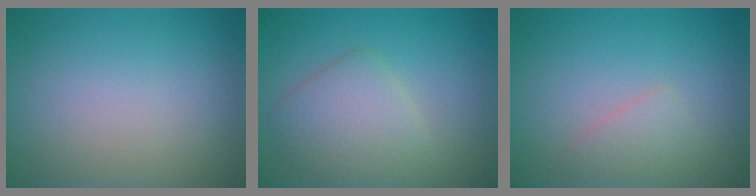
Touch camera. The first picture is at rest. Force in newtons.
{"total": 4.3, "press": 4.3, "slide": 0.2}
{"total": 1.7, "press": 1.7, "slide": 0.1}